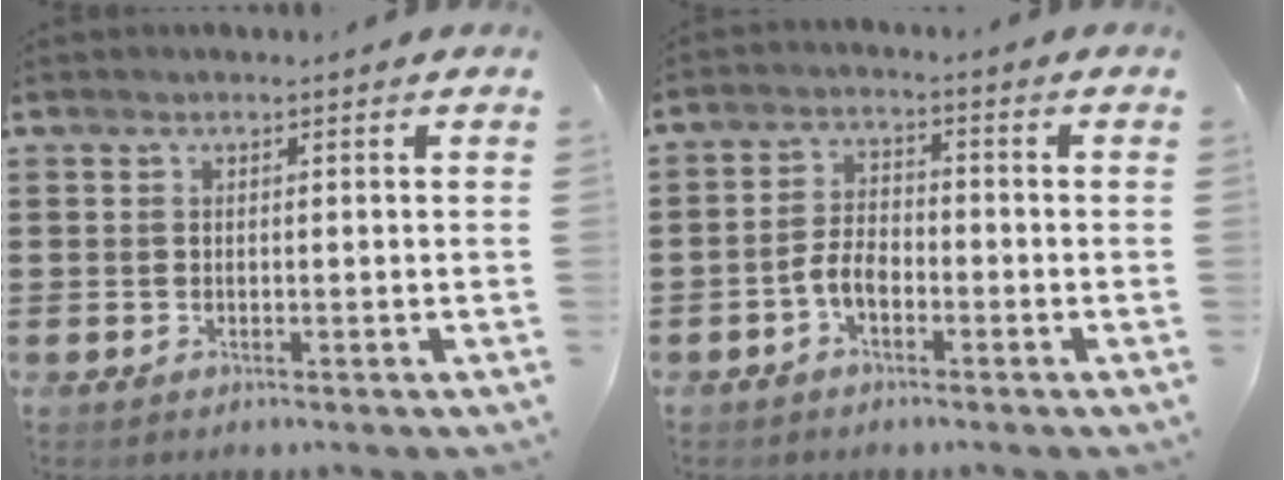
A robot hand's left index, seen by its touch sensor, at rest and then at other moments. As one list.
[{"total": 3.8, "force": [-2.3, 1.8, 2.4], "torque": [-0.059, 0.005, -0.048]}]